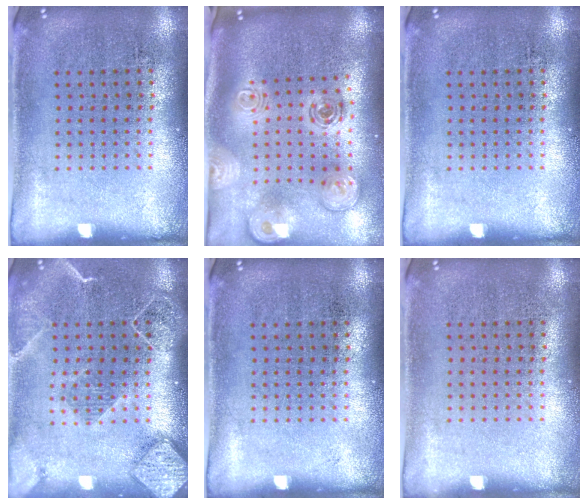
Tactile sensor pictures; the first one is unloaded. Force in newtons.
{"total": 2.5, "press": 1.9, "slide": 1.6}
{"total": 0.0}
{"total": 2.2, "press": 1.9, "slide": 1.1}
{"total": 0.0}
{"total": 0.0}